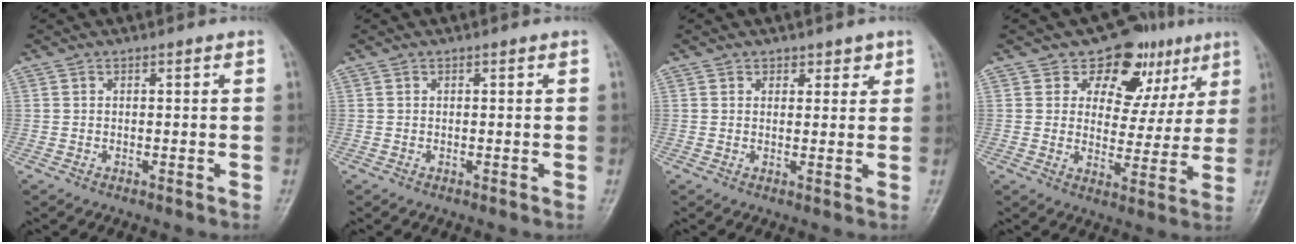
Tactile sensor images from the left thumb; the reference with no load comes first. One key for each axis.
{"total": 0.0}
{"total": 2.5, "fx": 1.7, "fy": 1.7, "fz": 0.8, "tx": 0.016, "ty": -0.008, "tz": 0.019}
{"total": 12.5, "fx": 6.7, "fy": 8.8, "fz": 5.8, "tx": -0.017, "ty": -0.019, "tz": 0.094}